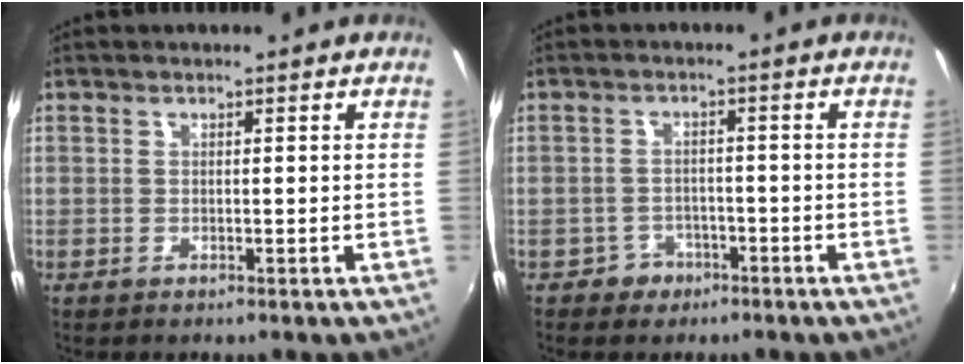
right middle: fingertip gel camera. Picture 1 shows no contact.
{"total": 3.9, "force": [-2.4, 3.0, 0.3], "torque": [-0.014, 0.010, -0.037]}